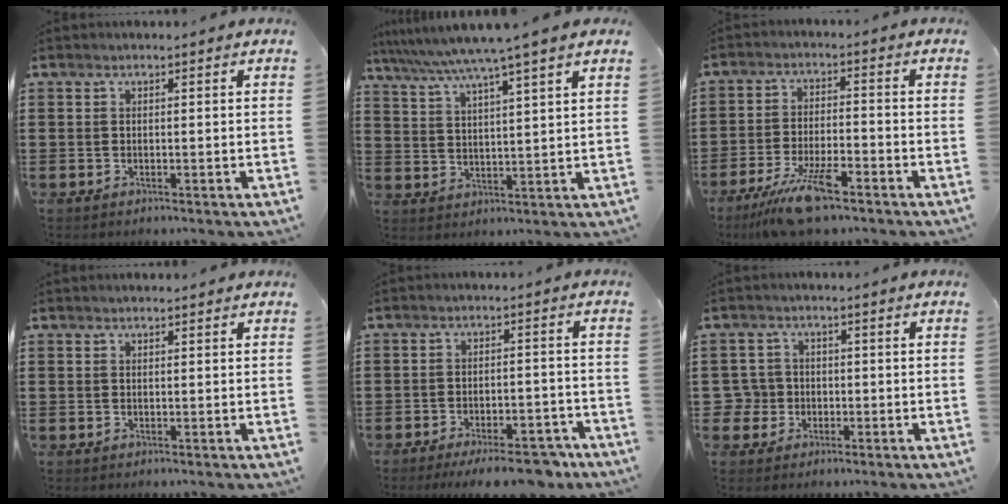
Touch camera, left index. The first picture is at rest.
{"total": 6.3, "force": [5.3, -1.0, 3.3], "torque": [-0.082, -0.029, 0.088]}
{"total": 8.4, "force": [-6.0, 1.8, 5.6], "torque": [-0.119, -0.004, -0.113]}
{"total": 0.5, "force": [0.4, 0.1, 0.3], "torque": [-0.006, 0.000, 0.009]}
{"total": 7.7, "force": [-6.3, 1.5, 4.1], "torque": [-0.059, 0.009, -0.109]}
{"total": 3.6, "force": [-0.8, 3.5, 0.4], "torque": [-0.040, -0.001, -0.024]}